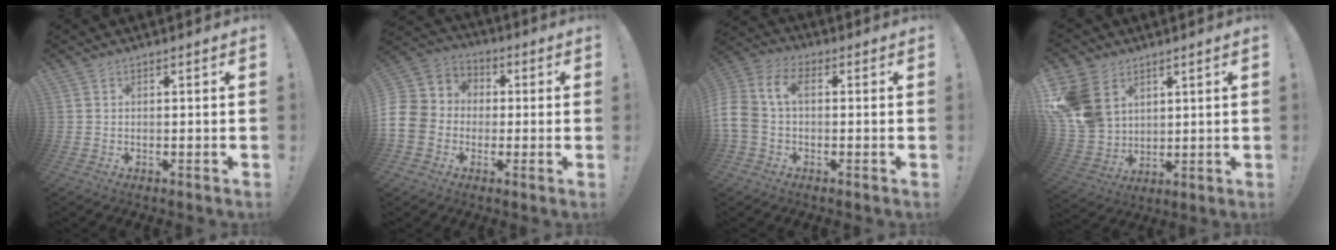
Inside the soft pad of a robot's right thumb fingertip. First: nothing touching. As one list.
[{"total": 12.3, "force": [-2.3, 11.0, 5.1], "torque": [-0.094, 0.020, -0.040]}, {"total": 10.8, "force": [0.5, 7.1, 8.1], "torque": [-0.175, 0.007, 0.015]}, {"total": 15.5, "force": [5.4, 12.1, 8.1], "torque": [-0.158, -0.023, 0.114]}]